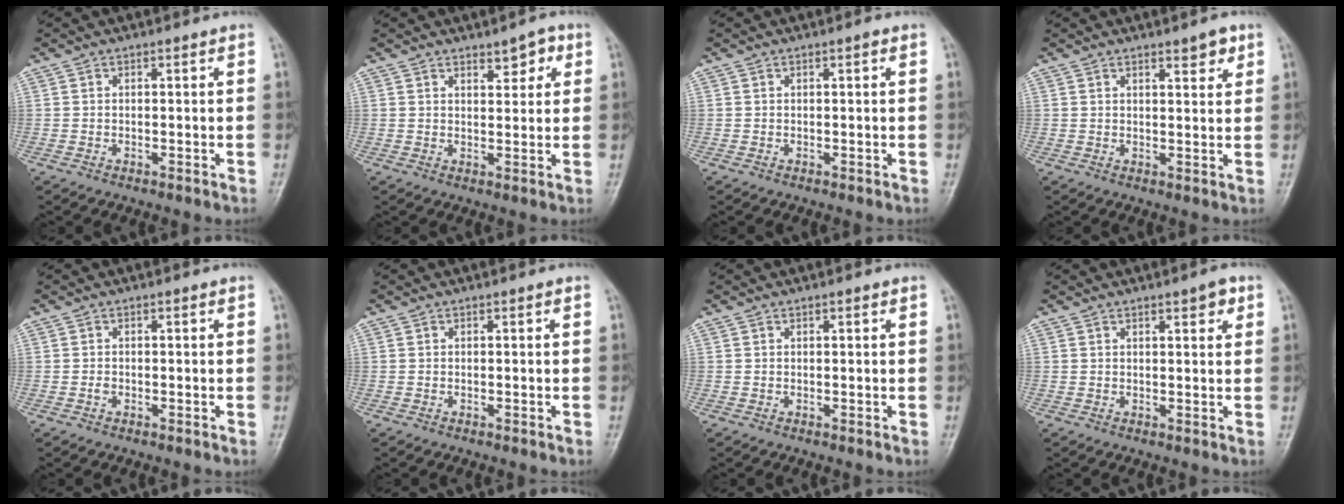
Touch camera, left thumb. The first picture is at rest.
{"total": 4.2, "force": [2.3, 2.0, 2.8], "torque": [-0.020, -0.011, 0.031]}
{"total": 0.6, "force": [0.2, 0.1, 0.5], "torque": [-0.009, 0.001, 0.001]}
{"total": 3.5, "force": [2.3, 1.1, 2.4], "torque": [-0.024, -0.013, 0.031]}
{"total": 0.7, "force": [-0.3, 0.5, 0.4], "torque": [-0.007, 0.001, -0.006]}
{"total": 0.0}
{"total": 0.6, "force": [0.3, 0.2, 0.4], "torque": [-0.007, -0.001, 0.004]}
{"total": 2.9, "force": [1.6, 0.9, 2.2], "torque": [-0.024, -0.007, 0.021]}